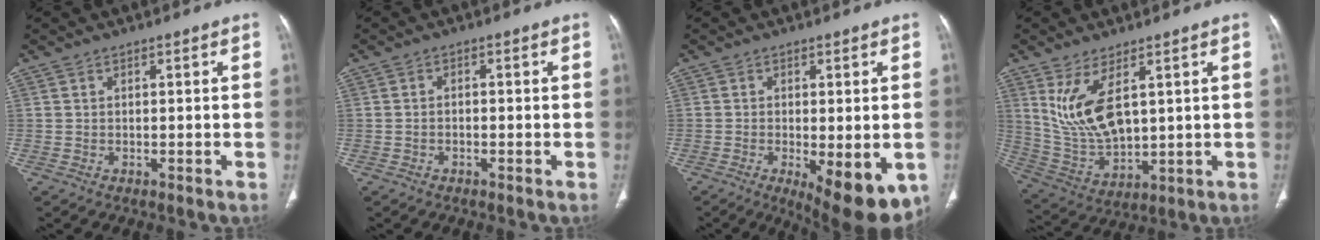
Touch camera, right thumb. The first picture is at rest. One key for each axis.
{"total": 1.0, "fx": -0.4, "fy": 0.6, "fz": 0.6, "tx": -0.010, "ty": 0.006, "tz": -0.009}
{"total": 12.5, "fx": -4.3, "fy": 4.6, "fz": 10.8, "tx": -0.135, "ty": -0.018, "tz": -0.052}
{"total": 11.6, "fx": 4.3, "fy": 5.3, "fz": 9.3, "tx": -0.177, "ty": -0.027, "tz": 0.104}